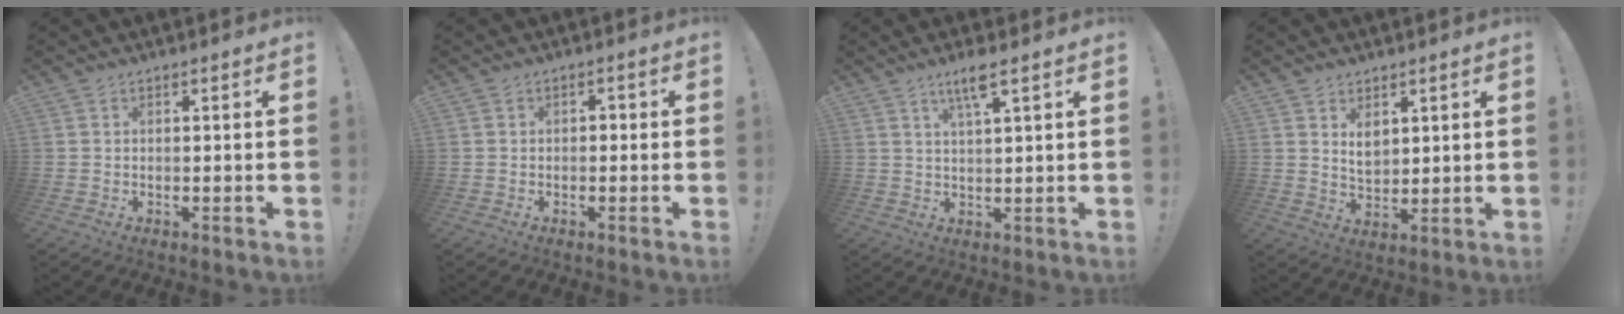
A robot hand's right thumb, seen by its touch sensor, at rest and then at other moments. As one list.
[{"total": 1.6, "force": [-0.9, 1.1, 0.6], "torque": [-0.017, 0.008, -0.017]}, {"total": 6.0, "force": [3.5, 0.6, 4.9], "torque": [-0.087, -0.005, 0.054]}, {"total": 5.3, "force": [2.9, 3.6, 2.5], "torque": [-0.034, -0.020, 0.053]}]